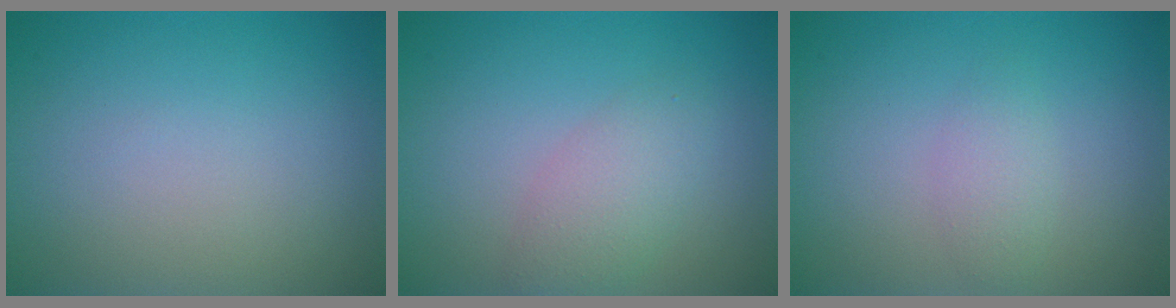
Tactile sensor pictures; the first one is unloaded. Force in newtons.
{"total": 2.8, "press": 2.8, "slide": 0.0}
{"total": 1.6, "press": 1.6, "slide": 0.1}